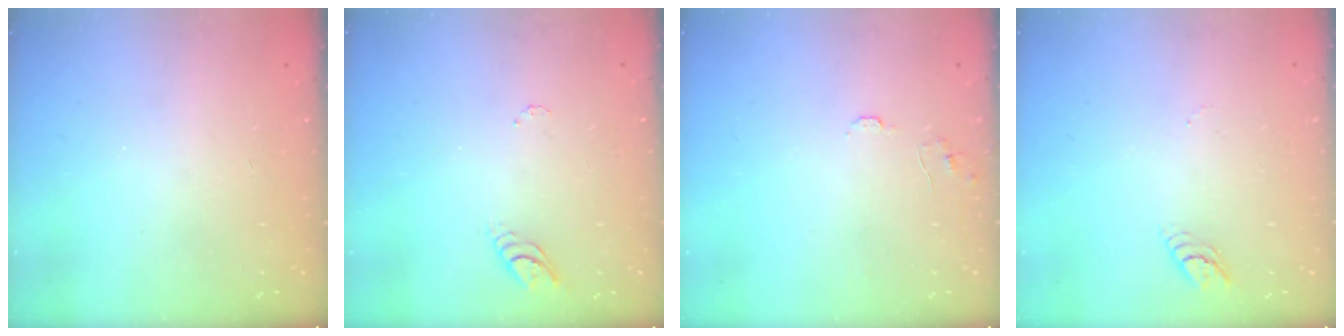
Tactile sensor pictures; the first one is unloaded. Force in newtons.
{"total": 3.8, "press": 3.8, "slide": 0.4}
{"total": 6.3, "press": 6.3, "slide": 0.5}
{"total": 3.6, "press": 3.6, "slide": 0.3}